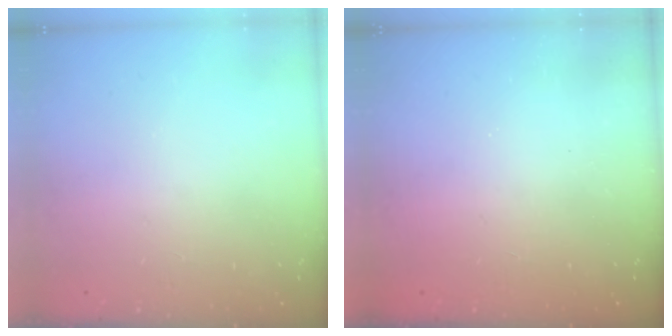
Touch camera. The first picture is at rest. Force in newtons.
{"total": 2.5, "press": 2.4, "slide": 0.8}